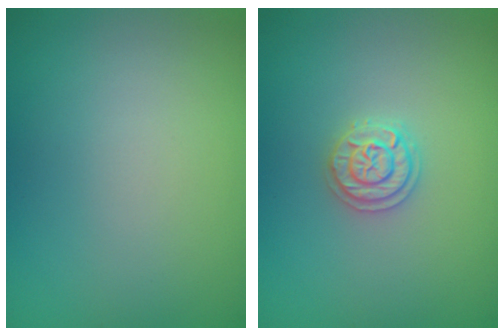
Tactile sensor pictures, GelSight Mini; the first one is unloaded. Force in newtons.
{"total": 2.0, "press": 2.0, "slide": 0.3}